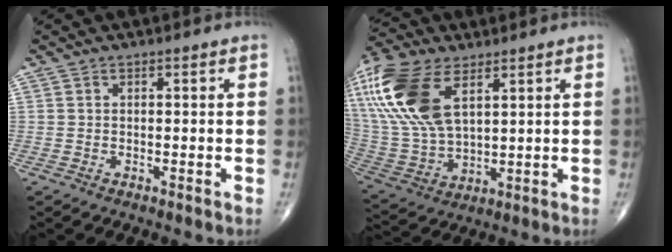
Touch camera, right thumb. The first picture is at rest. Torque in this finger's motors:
{"motor_torque": [-0.80, 2.63, 1.92, 0.85, 0.63]}